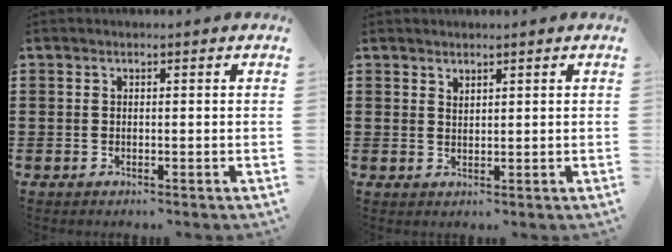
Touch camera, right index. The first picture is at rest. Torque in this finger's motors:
{"motor_torque": [-0.26, 0.32, 0.02, -0.01]}